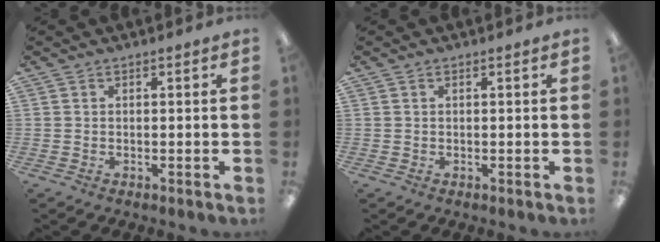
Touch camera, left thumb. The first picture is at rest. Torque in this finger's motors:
{"motor_torque": [-0.05, 0.17, 0.26, -0.02, 0.00]}